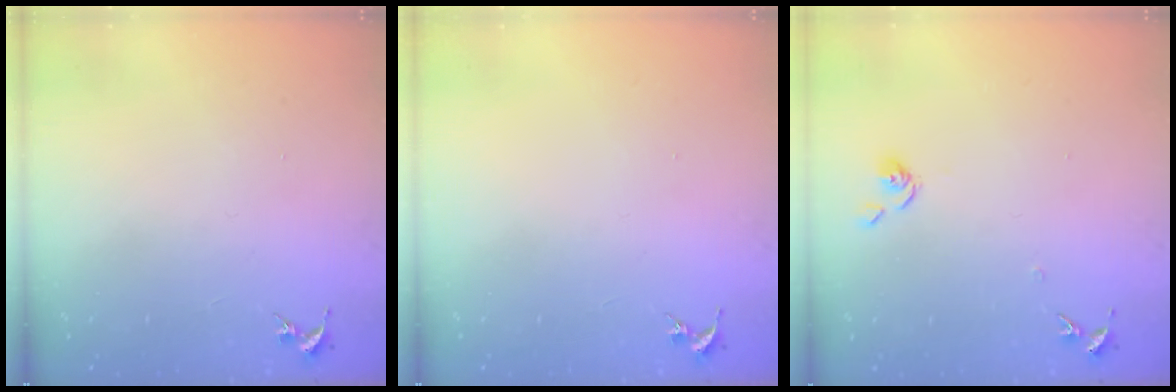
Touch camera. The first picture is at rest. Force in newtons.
{"total": 0.0}
{"total": 6.7, "press": 6.7, "slide": 0.6}